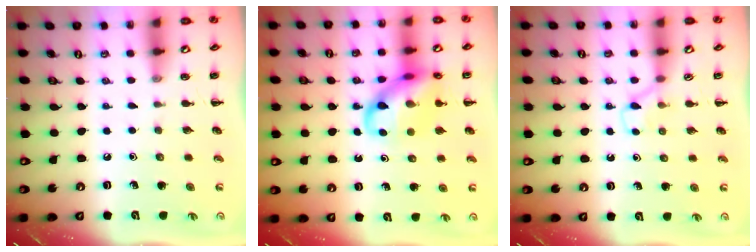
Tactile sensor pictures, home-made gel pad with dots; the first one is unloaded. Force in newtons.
{"total": 14.6, "press": 14.5, "slide": 1.8}
{"total": 3.7, "press": 3.5, "slide": 1.2}